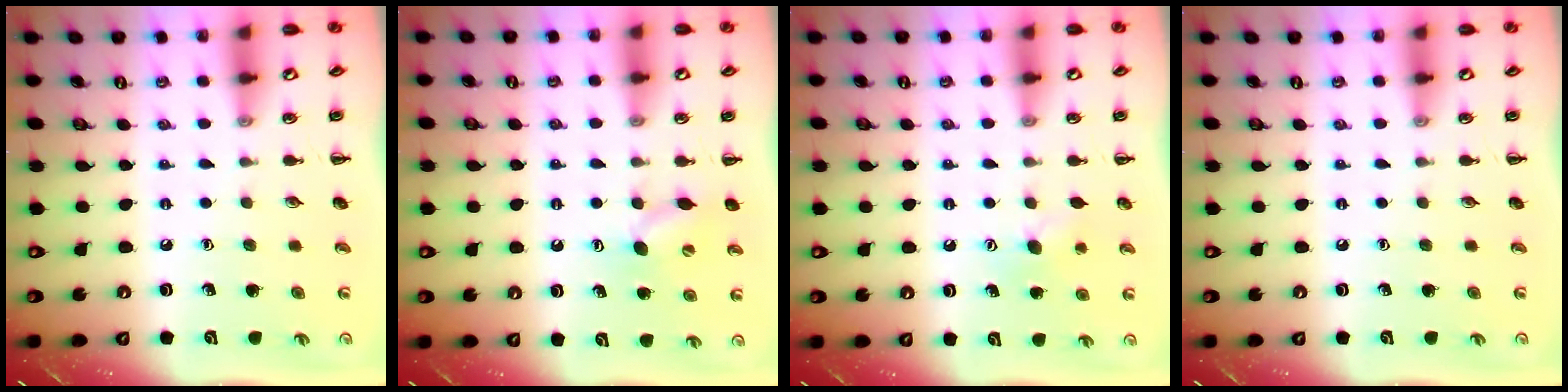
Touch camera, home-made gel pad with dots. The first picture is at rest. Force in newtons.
{"total": 6.4, "press": 6.2, "slide": 1.3}
{"total": 6.9, "press": 6.7, "slide": 1.5}
{"total": 0.0}